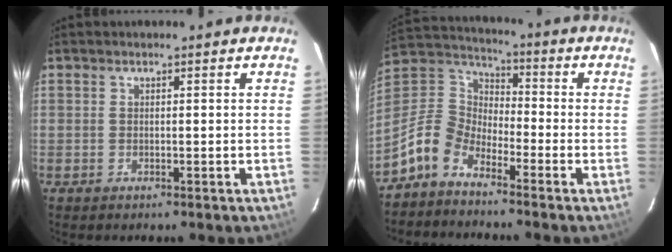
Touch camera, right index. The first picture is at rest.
{"total": 9.3, "force": [-6.7, 5.0, 3.9], "torque": [-0.092, 0.027, -0.153]}